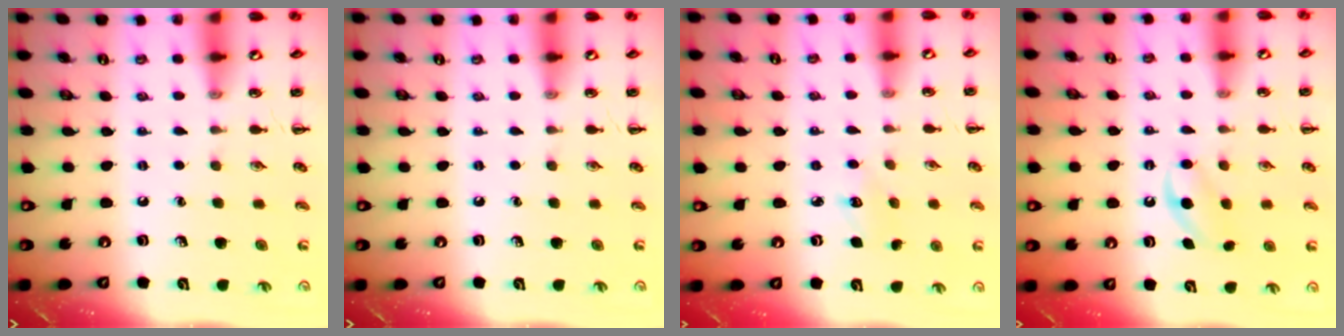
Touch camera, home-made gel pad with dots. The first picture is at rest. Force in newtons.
{"total": 0.0}
{"total": 3.4, "press": 3.3, "slide": 0.8}
{"total": 4.7, "press": 4.4, "slide": 1.4}